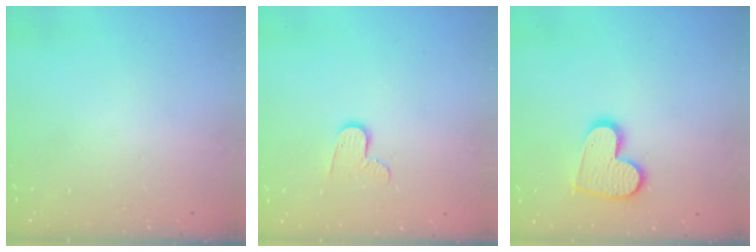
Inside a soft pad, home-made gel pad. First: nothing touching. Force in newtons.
{"total": 6.4, "press": 6.4, "slide": 0.5}
{"total": 11.8, "press": 11.8, "slide": 0.8}